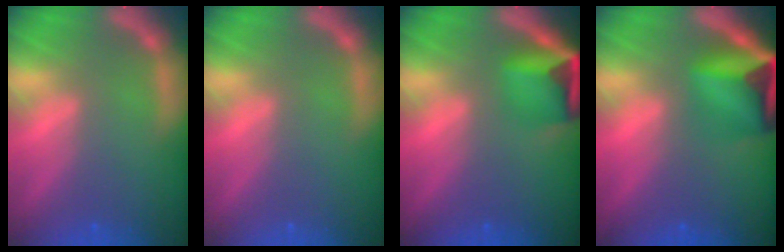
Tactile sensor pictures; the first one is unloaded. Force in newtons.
{"total": 0.0}
{"total": 6.0}
{"total": 9.0}